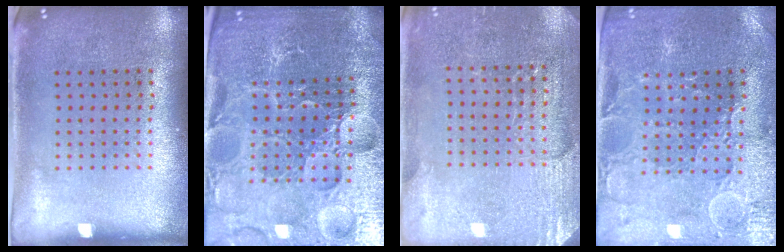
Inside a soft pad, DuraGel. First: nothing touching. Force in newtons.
{"total": 5.3, "press": 5.0, "slide": 1.6}
{"total": 2.9, "press": 2.8, "slide": 0.6}
{"total": 1.3, "press": 1.3, "slide": 0.4}